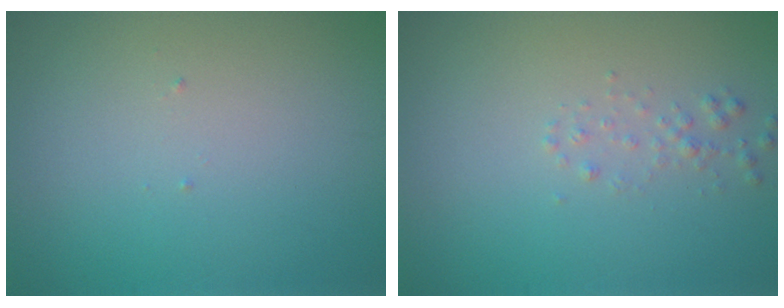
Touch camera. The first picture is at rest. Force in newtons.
{"total": 1.0, "press": 1.0, "slide": 0.1}